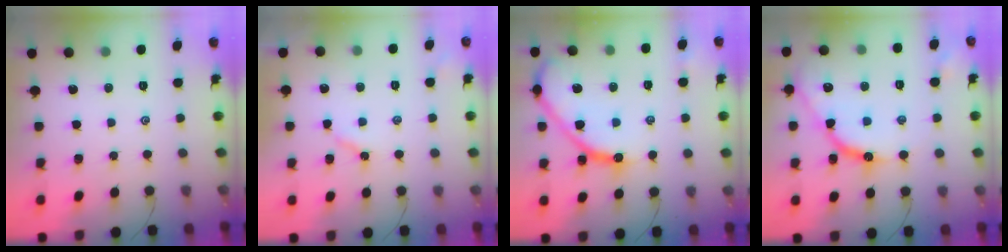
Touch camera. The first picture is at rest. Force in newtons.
{"total": 2.9, "press": 2.9, "slide": 0.4}
{"total": 14.5, "press": 14.4, "slide": 1.5}
{"total": 12.4, "press": 12.4, "slide": 0.9}